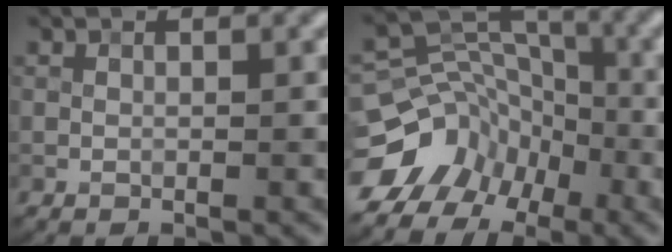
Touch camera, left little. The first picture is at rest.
{"total": 10.7, "force": [-6.7, 7.9, 2.6], "torque": [-0.053, 0.002, -0.121]}